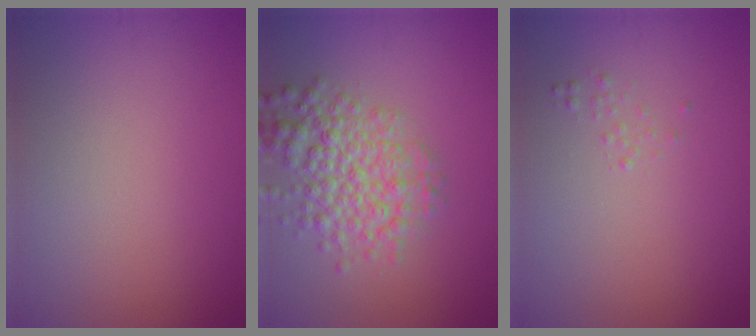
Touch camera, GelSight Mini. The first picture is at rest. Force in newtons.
{"total": 5.2, "press": 5.2, "slide": 0.2}
{"total": 0.6, "press": 0.6, "slide": 0.1}